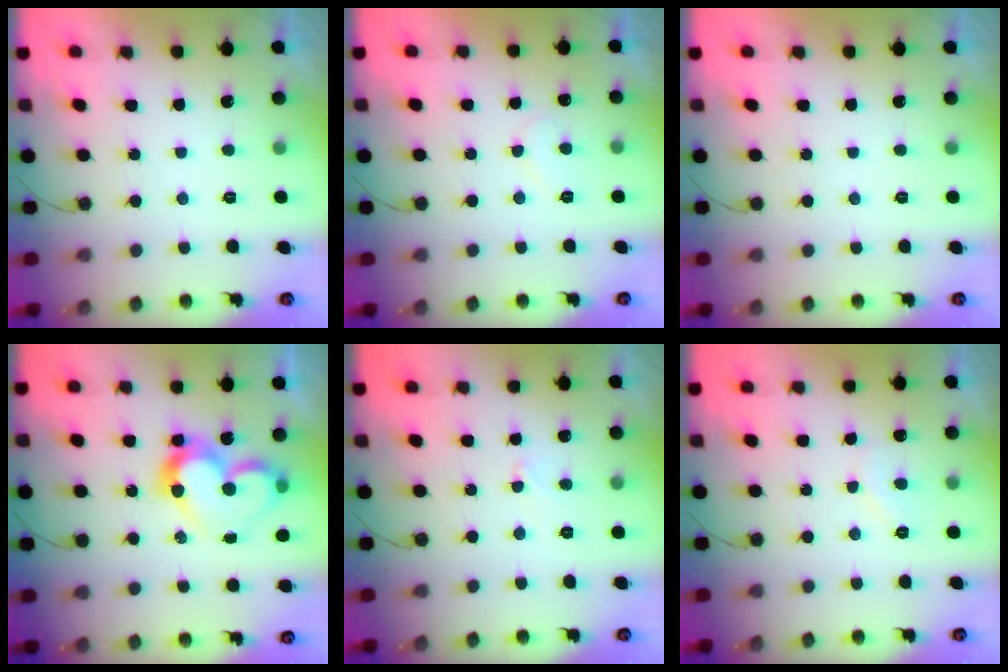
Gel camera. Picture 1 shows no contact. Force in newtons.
{"total": 6.2, "press": 6.2, "slide": 0.4}
{"total": 0.0}
{"total": 13.7, "press": 13.5, "slide": 2.7}
{"total": 2.0, "press": 2.0, "slide": 0.2}
{"total": 4.4, "press": 4.4, "slide": 0.4}